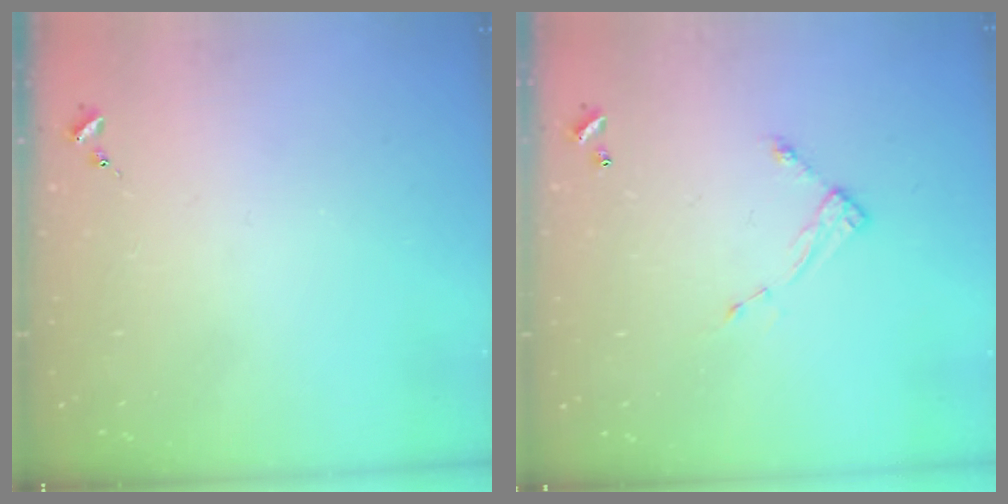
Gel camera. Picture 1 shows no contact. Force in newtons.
{"total": 6.6, "press": 6.6, "slide": 0.5}